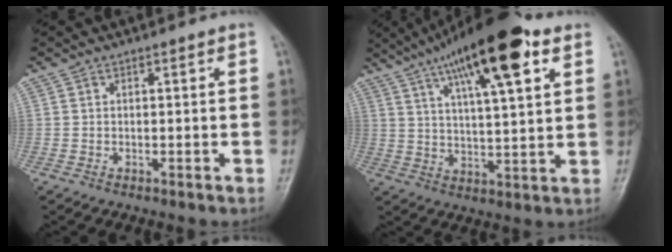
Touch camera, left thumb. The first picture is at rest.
{"total": 18.7, "force": [10.0, 5.1, 15.0], "torque": [-0.227, -0.018, 0.161]}